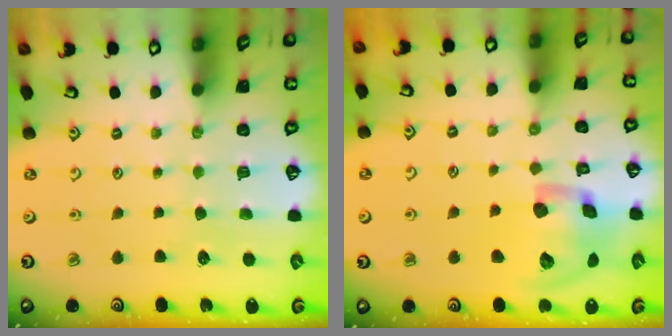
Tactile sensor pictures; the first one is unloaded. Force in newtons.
{"total": 18.2, "press": 18.0, "slide": 2.9}